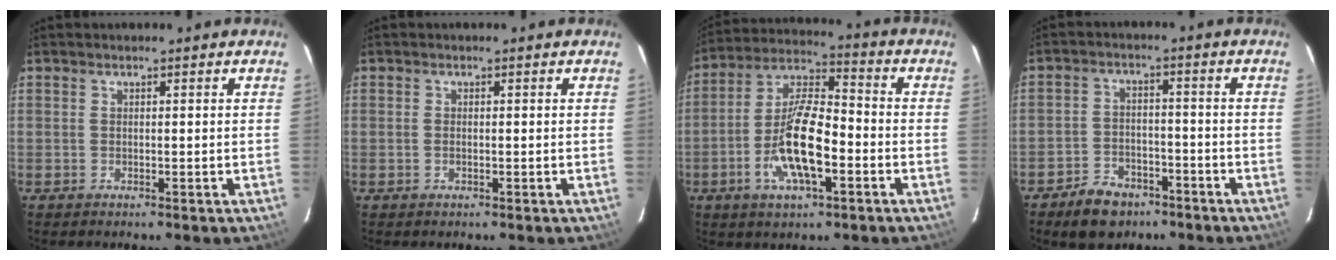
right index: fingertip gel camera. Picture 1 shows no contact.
{"total": 0.7, "force": [-0.2, 0.4, 0.6], "torque": [-0.011, -0.001, -0.004]}
{"total": 13.7, "force": [-4.5, 4.7, 12.0], "torque": [-0.245, -0.001, -0.085]}
{"total": 8.2, "force": [-5.8, 5.0, 2.9], "torque": [-0.079, 0.017, -0.083]}